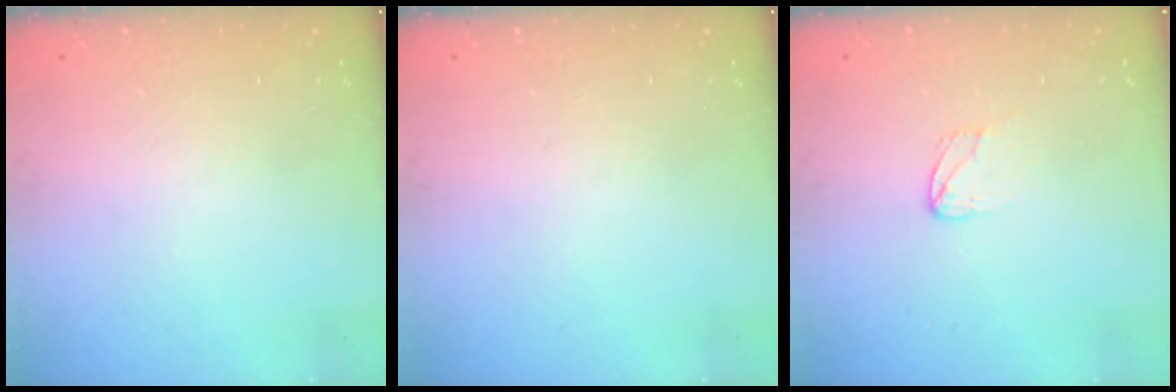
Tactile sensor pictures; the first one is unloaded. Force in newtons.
{"total": 0.0}
{"total": 3.6, "press": 3.6, "slide": 0.3}